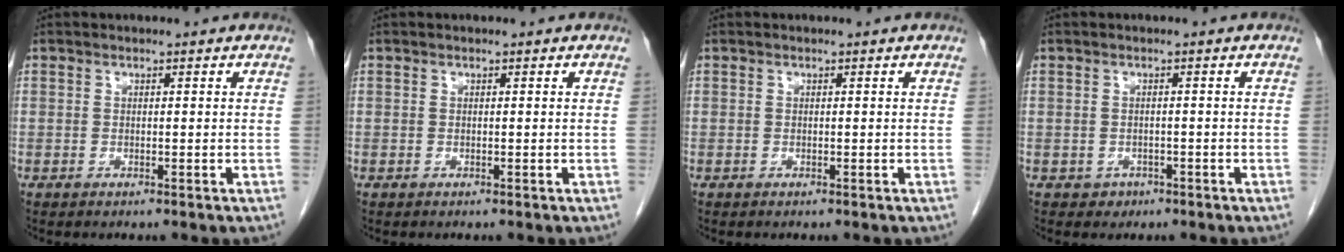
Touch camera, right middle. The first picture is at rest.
{"total": 0.0}
{"total": 0.0}
{"total": 1.5, "force": [-0.8, 1.3, 0.2], "torque": [0.000, 0.006, -0.008]}